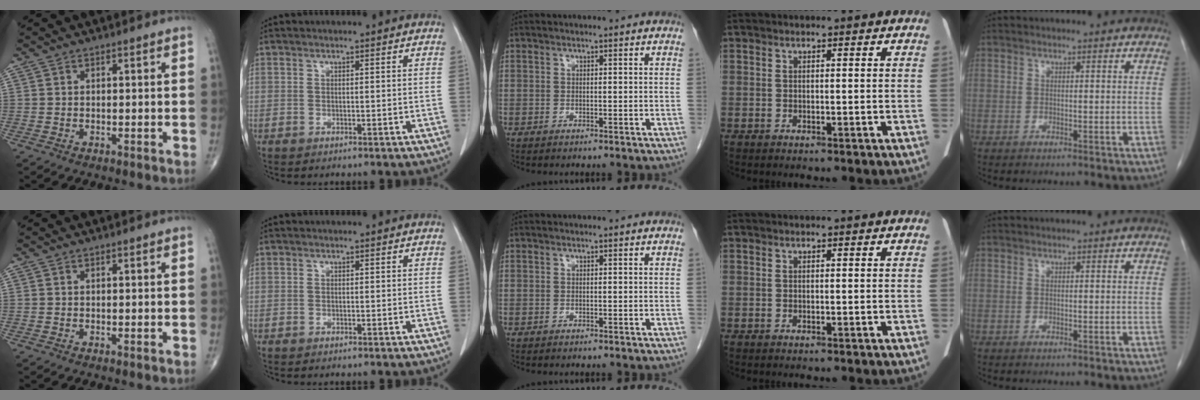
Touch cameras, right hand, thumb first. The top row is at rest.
{}